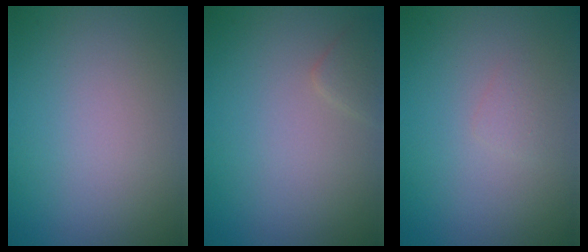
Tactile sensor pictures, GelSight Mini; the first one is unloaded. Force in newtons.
{"total": 1.2, "press": 1.2, "slide": 0.1}
{"total": 0.7, "press": 0.7, "slide": 0.0}